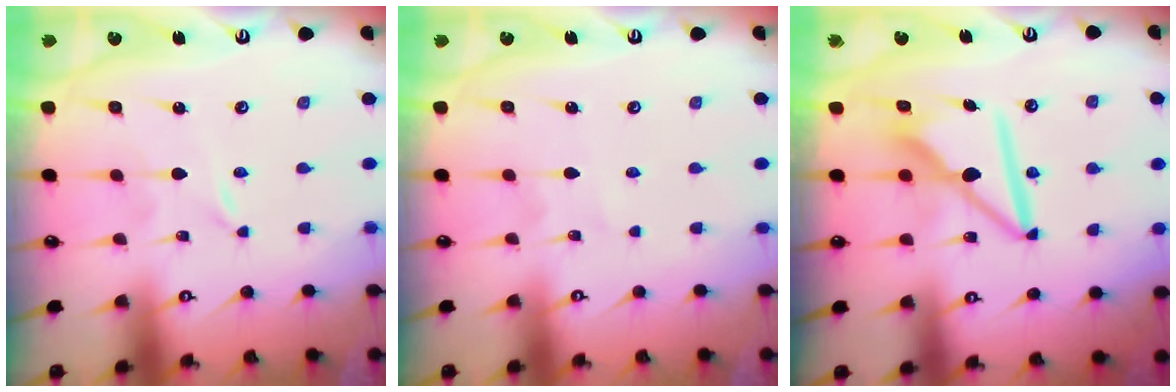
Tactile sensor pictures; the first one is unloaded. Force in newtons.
{"total": 1.5, "press": 1.5, "slide": 0.2}
{"total": 10.2, "press": 10.1, "slide": 1.1}